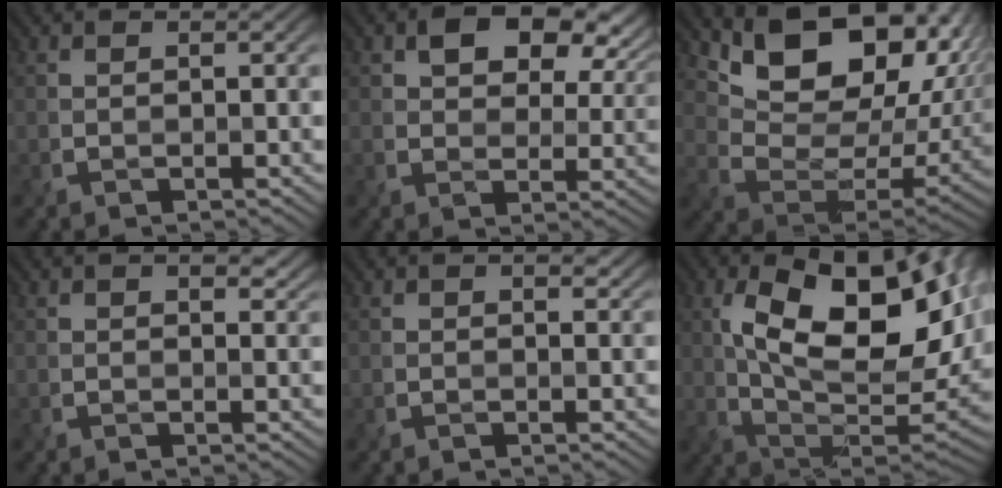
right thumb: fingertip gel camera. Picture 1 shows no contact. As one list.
[{"total": 8.5, "force": [3.8, 5.2, 5.6], "torque": [-0.086, -0.001, 0.060]}, {"total": 14.0, "force": [6.9, 8.2, 8.9], "torque": [-0.136, -0.017, 0.132]}, {"total": 2.9, "force": [1.3, 1.5, 2.0], "torque": [-0.028, -0.001, 0.020]}, {"total": 1.7, "force": [0.8, 0.9, 1.2], "torque": [-0.014, -0.001, 0.012]}, {"total": 18.0, "force": [4.3, 8.6, 15.2], "torque": [-0.250, 0.002, 0.072]}]